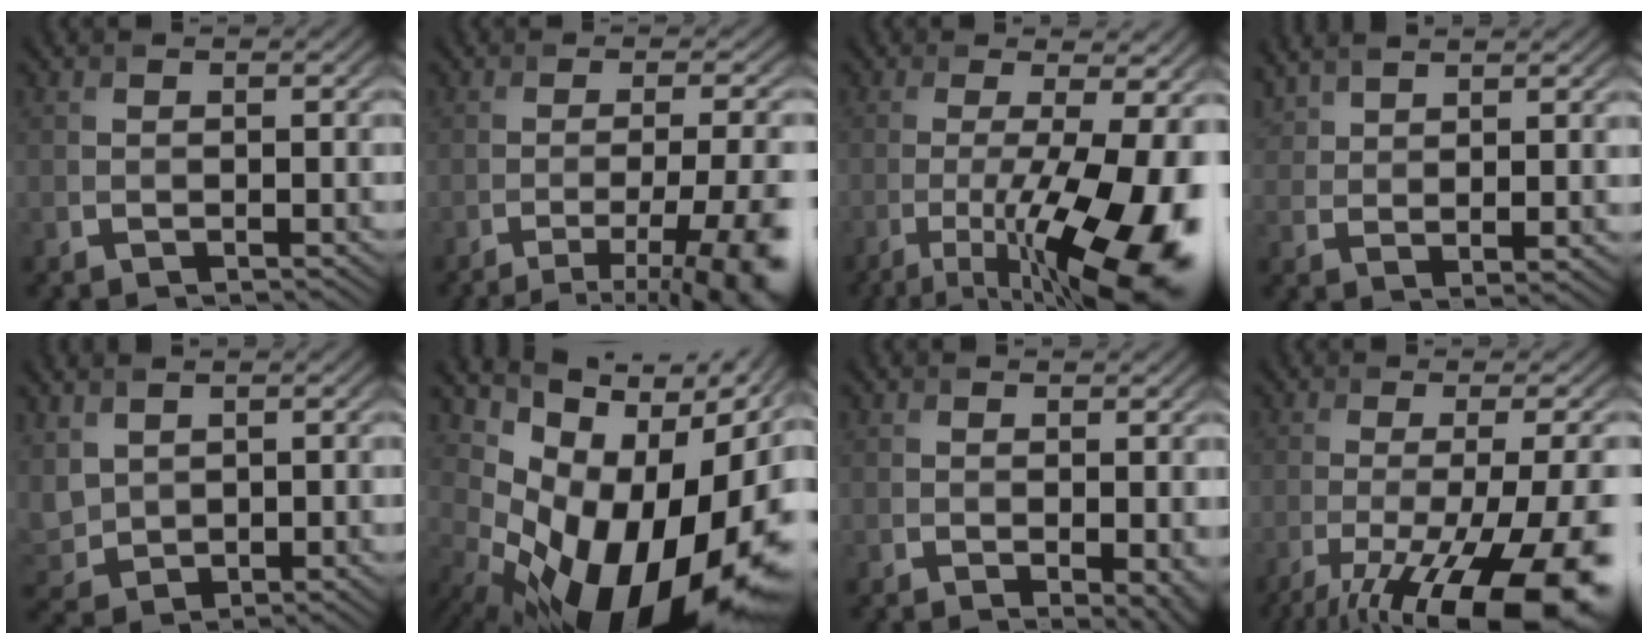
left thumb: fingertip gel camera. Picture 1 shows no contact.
{"total": 10.9, "force": [-5.9, 2.6, 8.8], "torque": [-0.120, -0.001, -0.073]}
{"total": 15.0, "force": [-5.3, 4.4, 13.3], "torque": [-0.208, -0.022, -0.069]}
{"total": 6.3, "force": [4.6, 1.4, 4.0], "torque": [-0.086, 0.010, 0.096]}
{"total": 4.9, "force": [2.4, 3.3, 2.6], "torque": [-0.089, -0.004, 0.058]}
{"total": 18.2, "force": [-2.6, 11.3, 14.1], "torque": [-0.186, -0.021, -0.022]}
{"total": 2.6, "force": [0.3, 1.0, 2.4], "torque": [-0.030, -0.005, 0.010]}
{"total": 18.1, "force": [-9.7, 4.4, 14.7], "torque": [-0.217, -0.017, -0.147]}